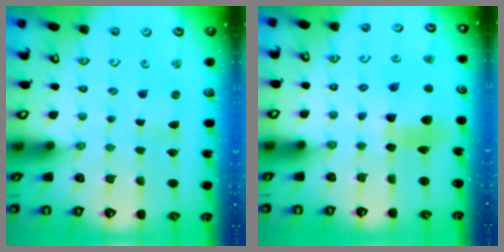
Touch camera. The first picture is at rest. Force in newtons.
{"total": 9.1, "press": 9.0, "slide": 1.2}